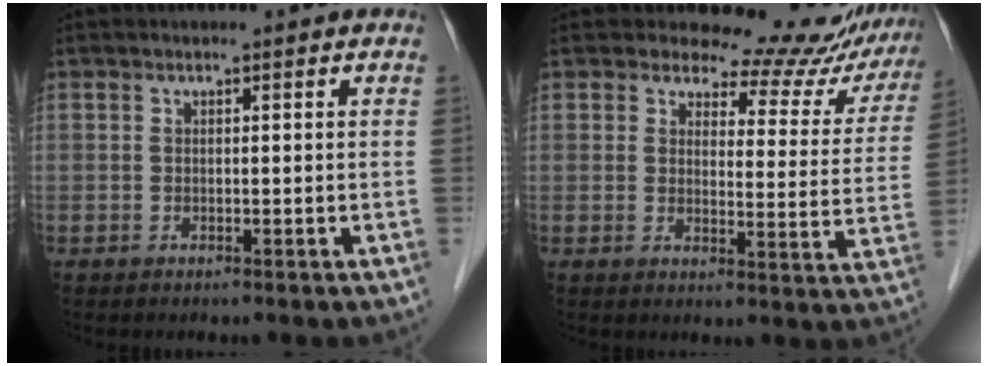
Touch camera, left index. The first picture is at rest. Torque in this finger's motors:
{"motor_torque": [1.06, -1.08, 0.09, 0.00]}